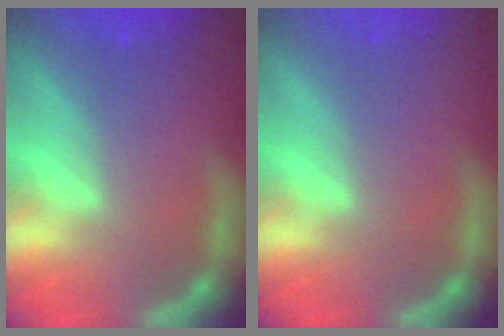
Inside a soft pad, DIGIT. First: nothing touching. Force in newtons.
{"total": 0.0}